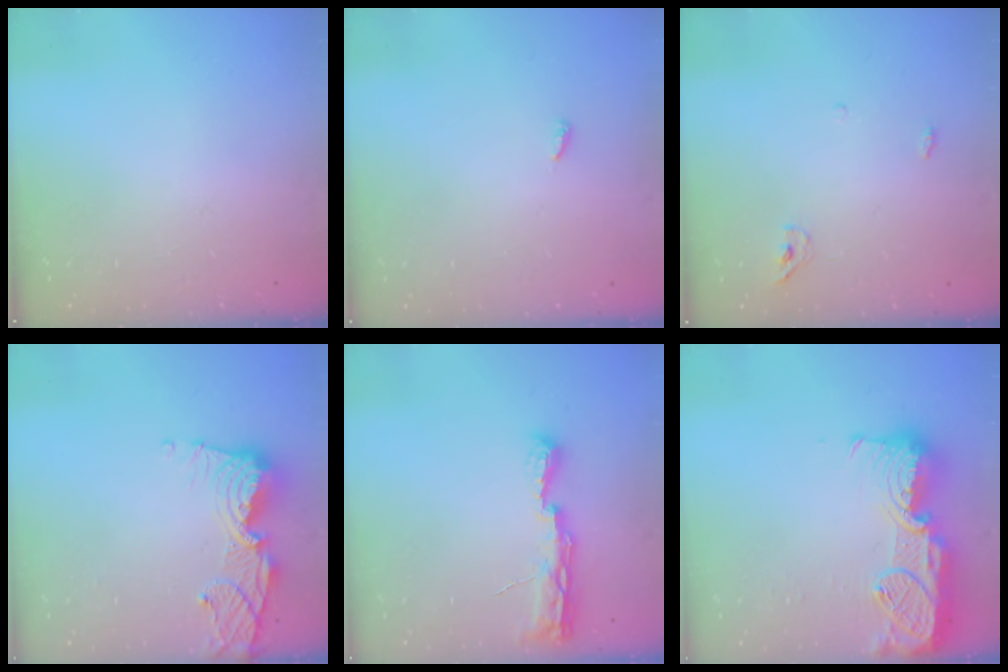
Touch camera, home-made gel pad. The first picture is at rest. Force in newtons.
{"total": 2.5, "press": 2.5, "slide": 0.2}
{"total": 3.9, "press": 3.7, "slide": 1.2}
{"total": 12.9, "press": 12.8, "slide": 1.6}
{"total": 8.5, "press": 8.5, "slide": 1.2}
{"total": 19.4, "press": 19.0, "slide": 3.7}